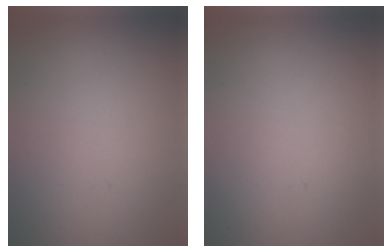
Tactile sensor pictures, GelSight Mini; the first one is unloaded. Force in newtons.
{"total": 0.0}